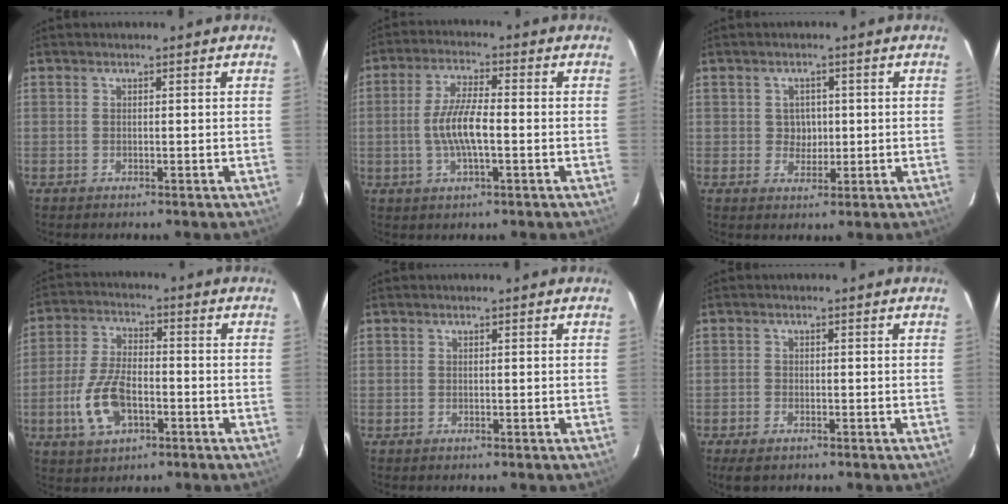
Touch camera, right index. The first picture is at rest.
{"total": 7.7, "force": [-1.3, 2.0, 7.3], "torque": [-0.146, 0.003, -0.026]}
{"total": 3.1, "force": [0.2, 3.0, 0.9], "torque": [-0.013, 0.009, 0.005]}
{"total": 10.8, "force": [-3.7, 5.6, 8.5], "torque": [-0.185, 0.000, -0.065]}
{"total": 0.0}
{"total": 4.1, "force": [-2.8, 2.1, 2.2], "torque": [-0.057, -0.012, -0.051]}